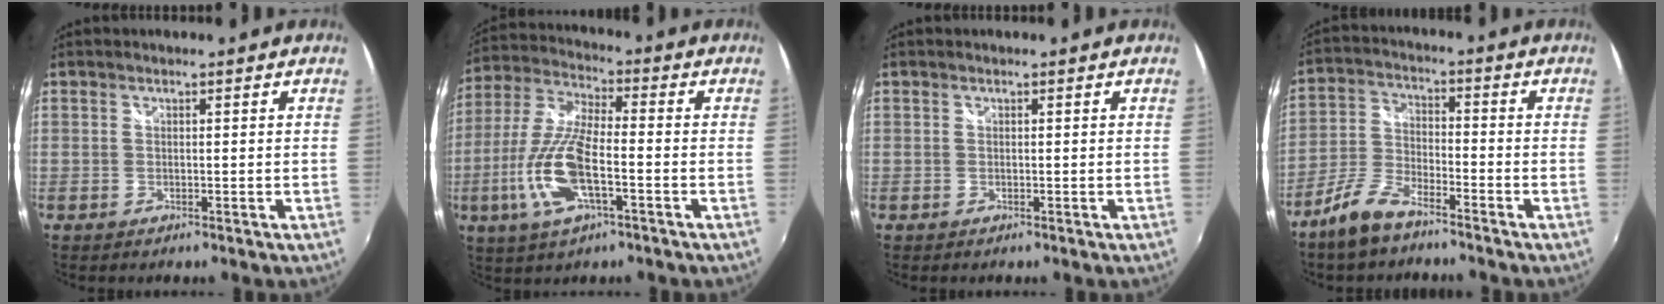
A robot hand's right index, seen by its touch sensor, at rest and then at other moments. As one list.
[{"total": 14.5, "force": [-4.5, 4.7, 12.9], "torque": [-0.279, -0.007, -0.091]}, {"total": 0.0}, {"total": 8.4, "force": [-6.5, 2.8, 4.6], "torque": [-0.106, 0.002, -0.130]}]